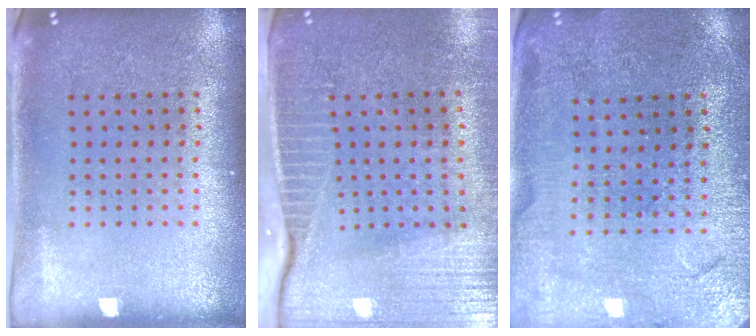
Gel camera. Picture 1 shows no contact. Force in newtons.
{"total": 3.8, "press": 3.4, "slide": 1.7}
{"total": 1.0, "press": 0.9, "slide": 0.3}